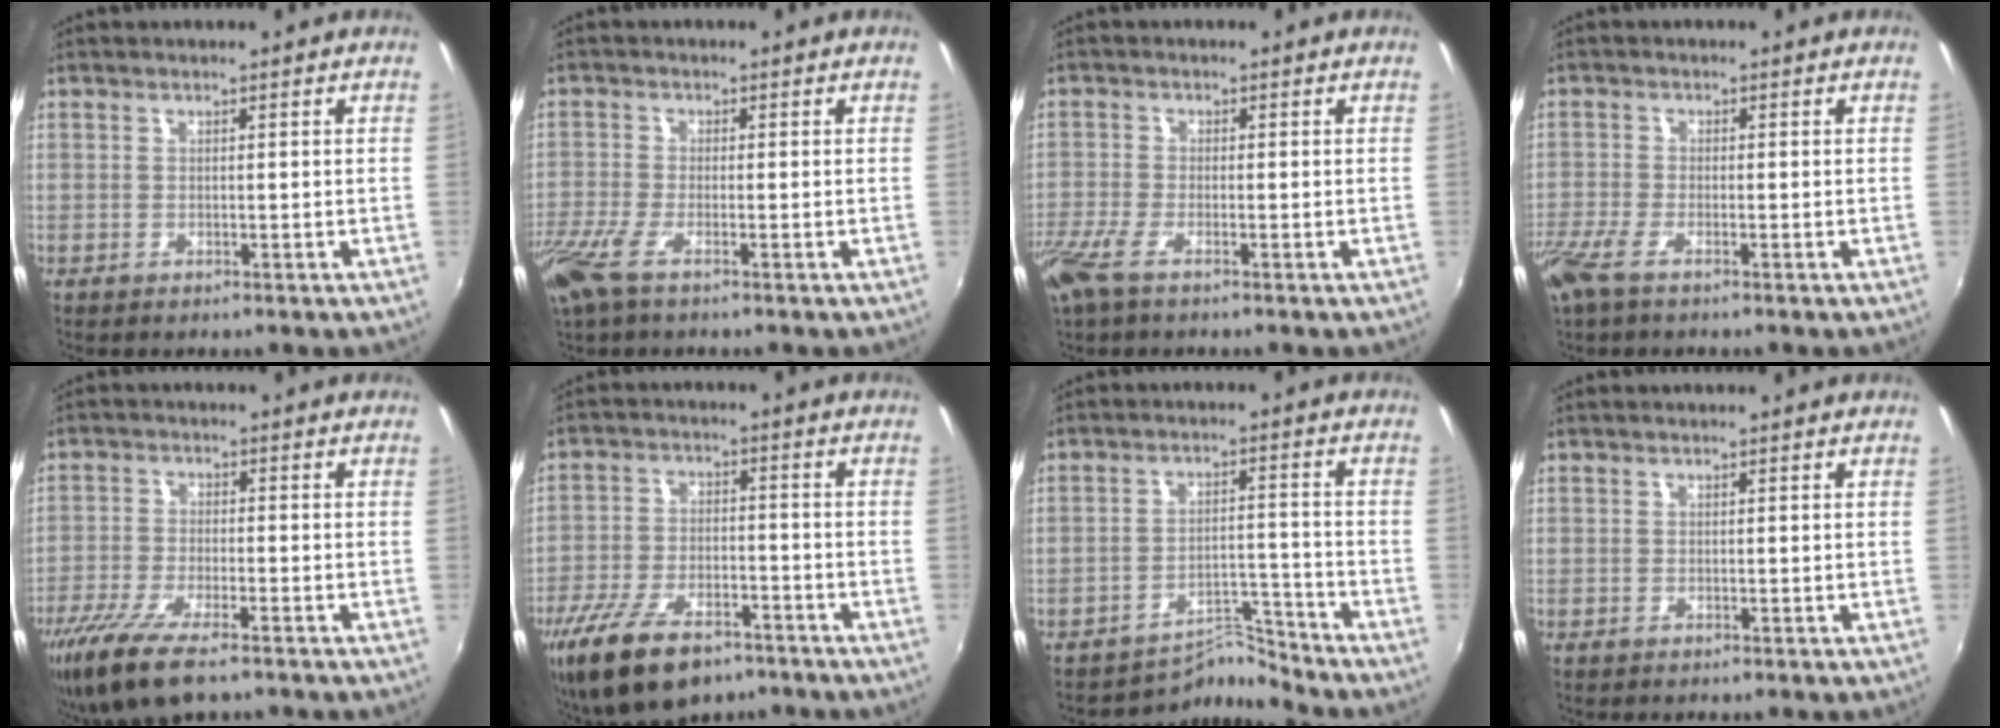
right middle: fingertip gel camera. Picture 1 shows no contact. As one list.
[{"total": 6.8, "force": [-4.2, 1.7, 5.0], "torque": [-0.123, -0.025, -0.084]}, {"total": 5.7, "force": [-3.7, 1.4, 4.1], "torque": [-0.101, -0.021, -0.074]}, {"total": 4.9, "force": [-3.3, 1.2, 3.5], "torque": [-0.087, -0.018, -0.066]}, {"total": 10.8, "force": [-7.4, 3.0, 7.2], "torque": [-0.167, -0.038, -0.143]}, {"total": 15.5, "force": [-10.5, 6.7, 9.2], "torque": [-0.202, -0.031, -0.184]}, {"total": 5.8, "force": [-5.6, -0.6, -1.5], "torque": [0.014, 0.022, -0.095]}, {"total": 0.0}]